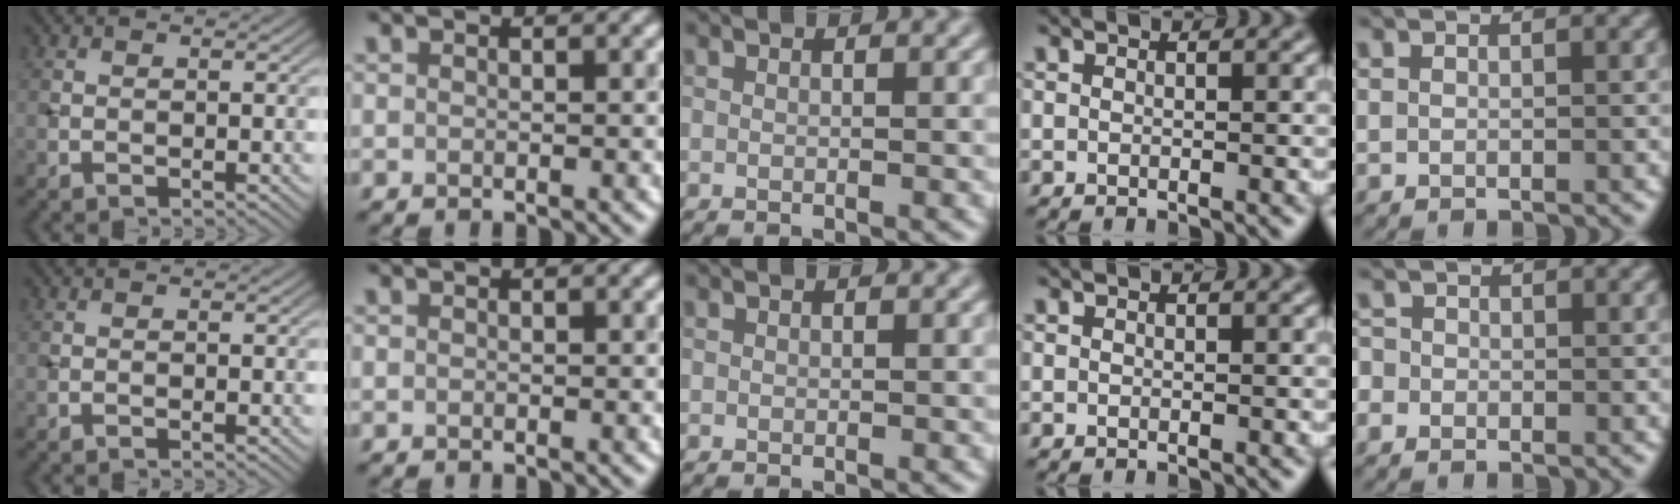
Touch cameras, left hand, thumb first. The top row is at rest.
{"little": {"total": 1.8, "force": [-0.5, 1.7, 0.5], "torque": [-0.006, 0.015, -0.023]}}